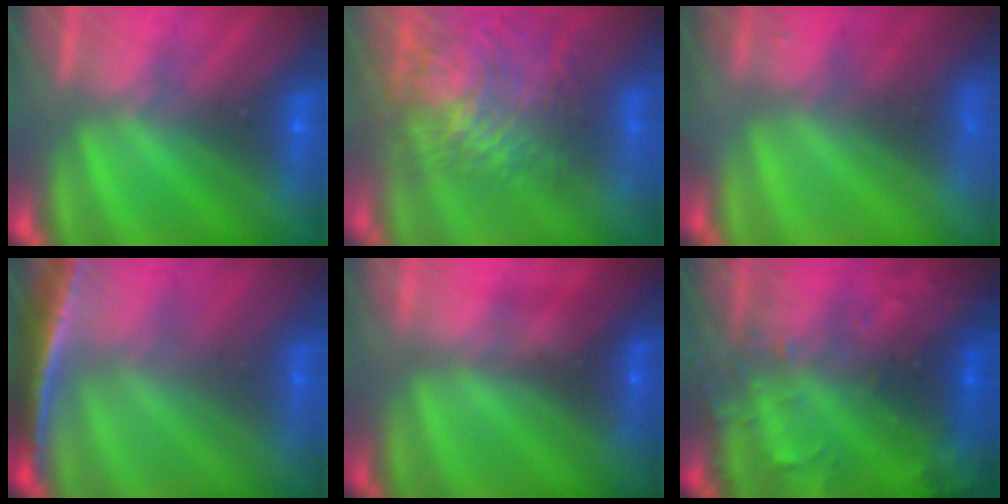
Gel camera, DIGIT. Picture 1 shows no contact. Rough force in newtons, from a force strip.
{"total": 10.8}
{"total": 7.4}
{"total": 1.0}
{"total": 2.0}
{"total": 7.0}